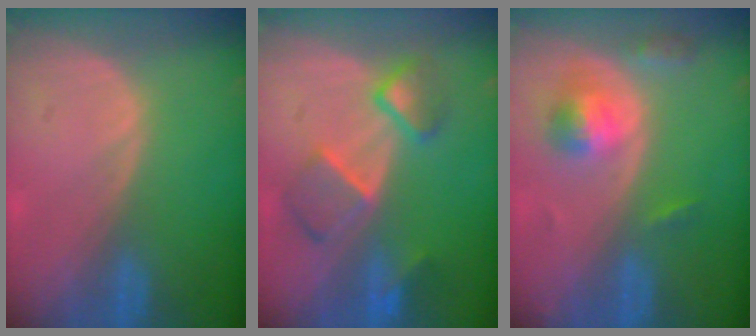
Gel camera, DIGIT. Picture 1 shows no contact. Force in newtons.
{"total": 6.8, "press": 6.6, "slide": 1.2}
{"total": 5.3, "press": 4.8, "slide": 2.2}